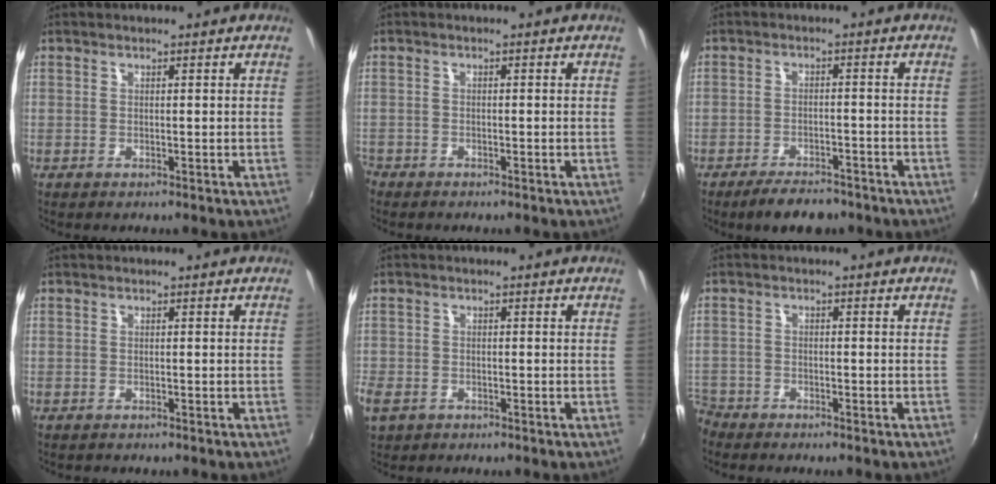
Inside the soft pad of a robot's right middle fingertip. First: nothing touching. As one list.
[{"total": 2.1, "force": [-1.8, 1.1, 0.2], "torque": [-0.017, 0.000, -0.037]}, {"total": 7.1, "force": [-5.7, 2.6, 3.3], "torque": [-0.076, 0.001, -0.087]}, {"total": 0.6, "force": [-0.5, 0.2, 0.1], "torque": [-0.003, 0.001, -0.008]}, {"total": 7.0, "force": [-3.6, 4.8, 3.7], "torque": [-0.098, -0.014, -0.069]}, {"total": 5.8, "force": [-4.5, 3.5, 0.9], "torque": [-0.053, -0.005, -0.092]}]